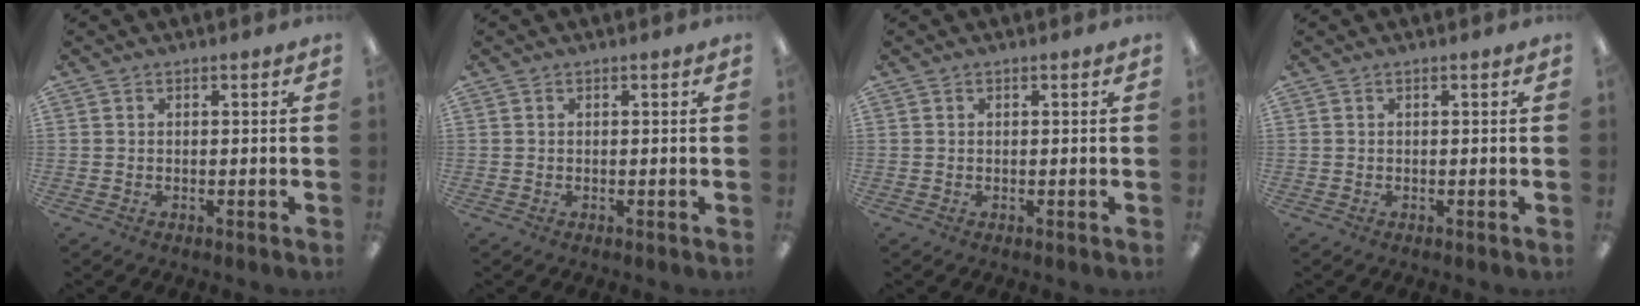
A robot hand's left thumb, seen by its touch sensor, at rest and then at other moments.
{"total": 0.0}
{"total": 0.0}
{"total": 0.0}